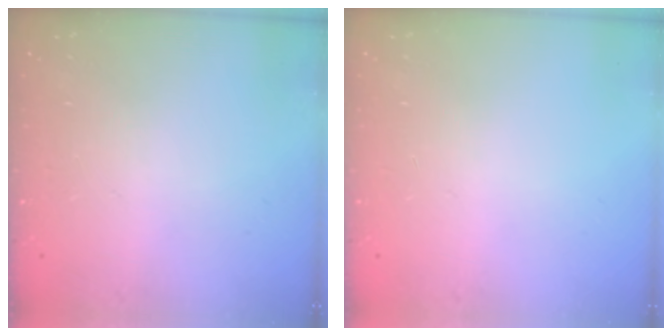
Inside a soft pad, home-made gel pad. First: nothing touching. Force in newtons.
{"total": 0.0}